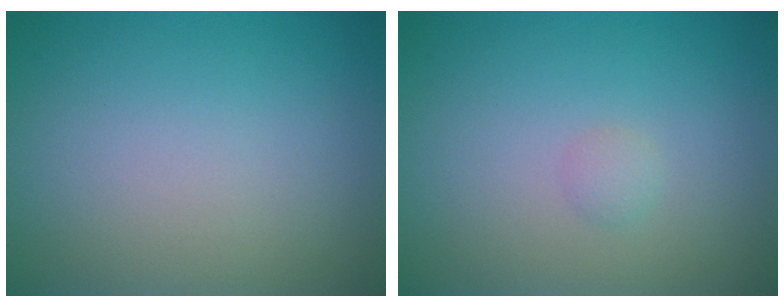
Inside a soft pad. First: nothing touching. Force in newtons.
{"total": 0.7, "press": 0.7, "slide": 0.0}